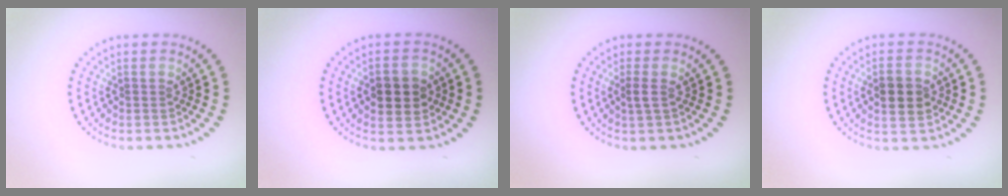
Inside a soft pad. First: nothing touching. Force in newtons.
{"total": 3.7, "press": 3.7, "slide": 0.2}
{"total": 0.9, "press": 0.8, "slide": 0.4}
{"total": 3.9, "press": 3.9, "slide": 0.2}